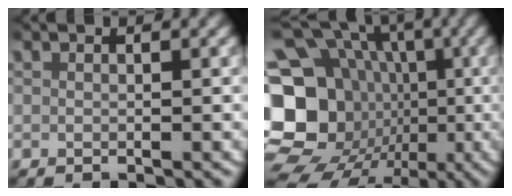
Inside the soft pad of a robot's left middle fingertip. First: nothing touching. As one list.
[{"total": 20.3, "force": [-0.7, 17.5, 10.3], "torque": [-0.206, -0.045, -0.016]}]